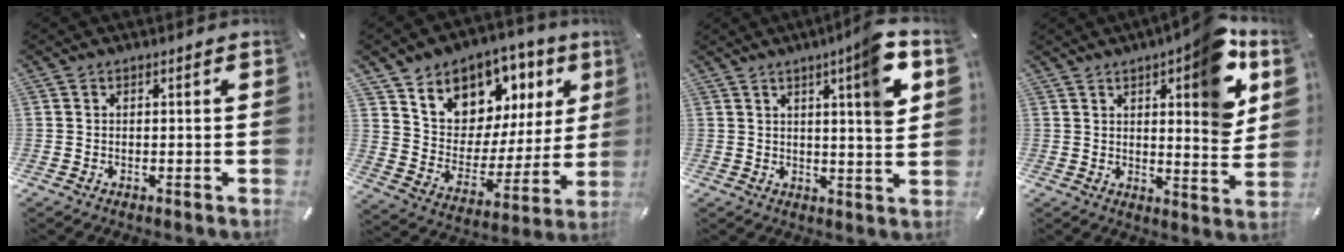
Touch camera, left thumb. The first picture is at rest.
{"total": 9.5, "force": [6.7, 6.8, 0.2], "torque": [-0.015, -0.087, 0.121]}
{"total": 10.3, "force": [4.5, 1.0, 9.3], "torque": [-0.125, -0.024, 0.061]}
{"total": 15.0, "force": [7.6, 4.8, 12.0], "torque": [-0.141, -0.053, 0.116]}